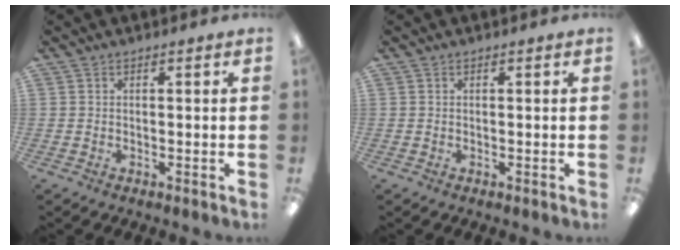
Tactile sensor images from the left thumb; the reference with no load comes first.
{"total": 0.0}